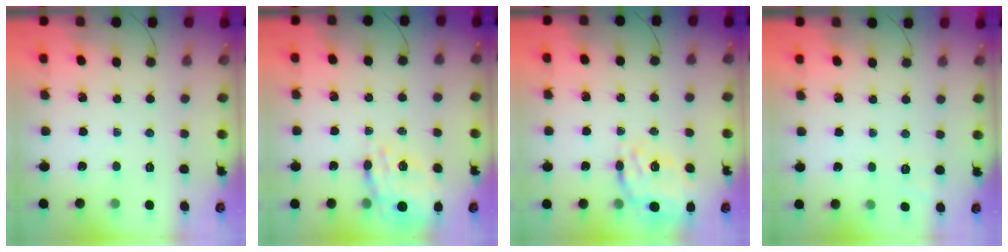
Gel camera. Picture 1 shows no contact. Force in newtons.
{"total": 13.3, "press": 13.0, "slide": 2.9}
{"total": 13.2, "press": 12.5, "slide": 4.1}
{"total": 1.9, "press": 1.1, "slide": 1.6}